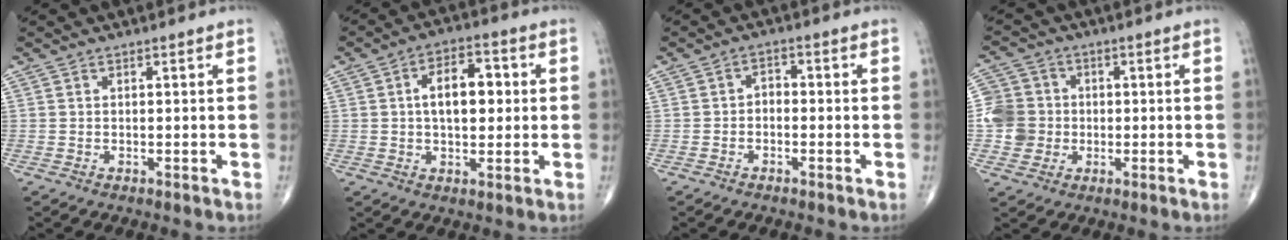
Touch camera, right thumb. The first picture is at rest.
{"total": 9.5, "force": [1.1, 5.4, 7.8], "torque": [-0.102, 0.015, 0.014]}
{"total": 2.2, "force": [-0.7, 1.5, 1.3], "torque": [-0.009, 0.016, -0.022]}
{"total": 8.0, "force": [-0.8, 7.7, 1.9], "torque": [-0.013, 0.013, -0.019]}